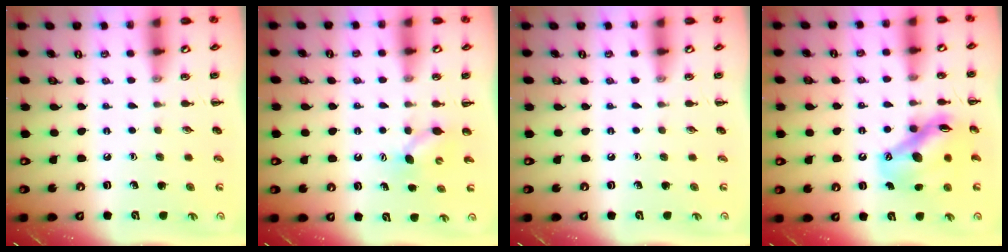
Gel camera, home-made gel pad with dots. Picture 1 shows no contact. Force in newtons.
{"total": 4.6, "press": 4.4, "slide": 1.1}
{"total": 0.0}
{"total": 12.6, "press": 12.2, "slide": 3.3}